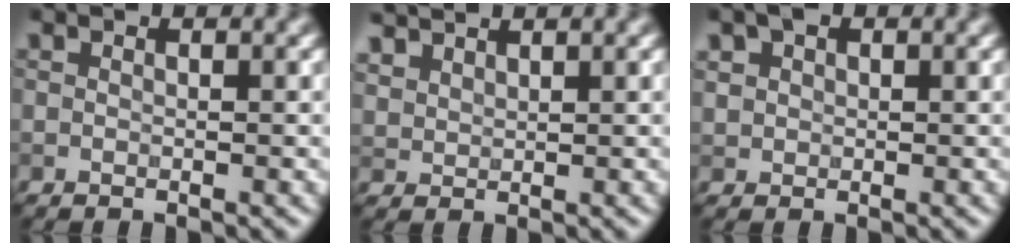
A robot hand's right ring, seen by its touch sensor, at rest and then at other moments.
{"total": 1.9, "force": [1.8, 0.6, 0.3], "torque": [-0.012, 0.008, 0.041]}
{"total": 3.2, "force": [1.4, 2.2, 1.8], "torque": [-0.041, 0.022, 0.008]}